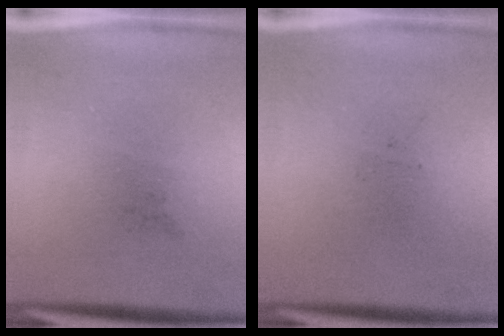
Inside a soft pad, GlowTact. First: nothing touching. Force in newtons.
{"total": 0.0}